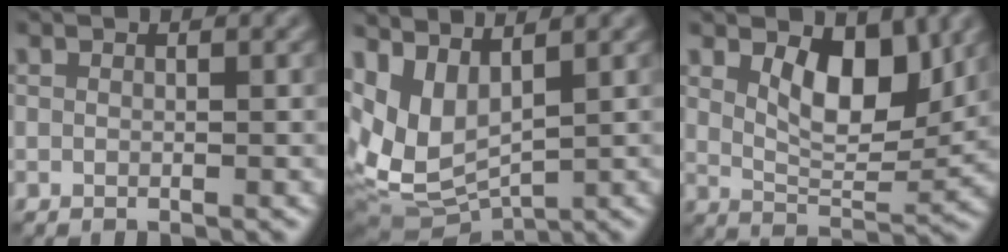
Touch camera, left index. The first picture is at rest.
{"total": 7.6, "force": [2.3, 4.3, 5.9], "torque": [-0.142, -0.009, 0.060]}
{"total": 6.1, "force": [2.1, 3.2, 4.7], "torque": [-0.086, -0.010, 0.039]}